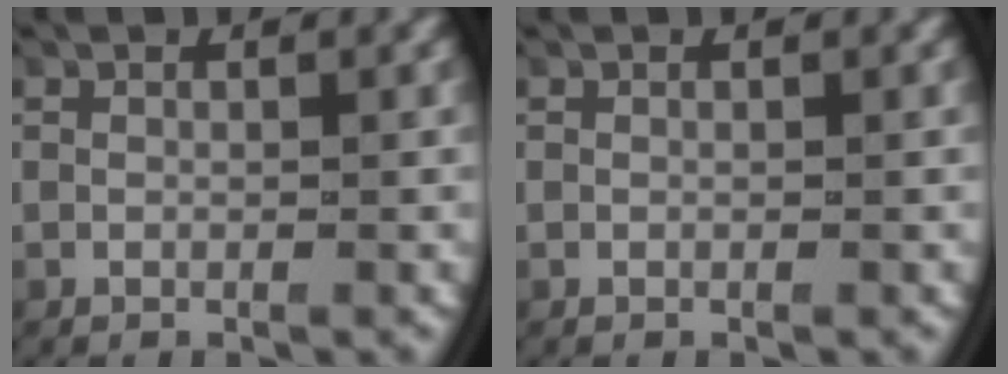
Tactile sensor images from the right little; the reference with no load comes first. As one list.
[{"total": 0.0}]